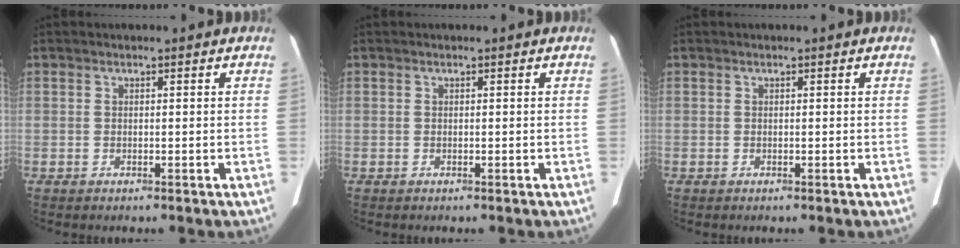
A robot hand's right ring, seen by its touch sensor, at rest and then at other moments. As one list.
[{"total": 0.0}, {"total": 0.0}]